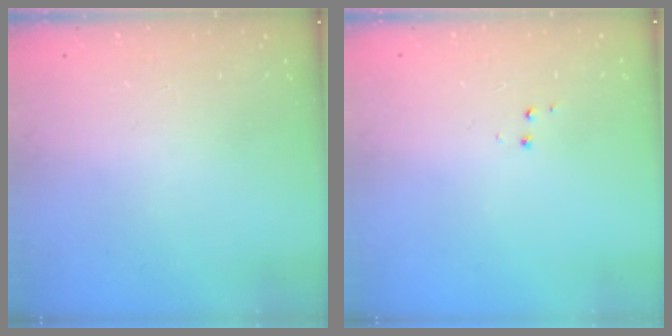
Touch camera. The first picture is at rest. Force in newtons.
{"total": 3.3, "press": 3.3, "slide": 0.4}